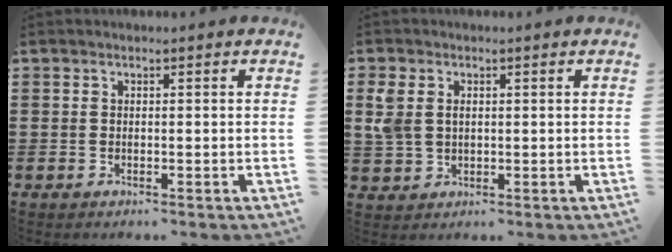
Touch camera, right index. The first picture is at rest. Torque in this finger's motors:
{"motor_torque": [0.18, 0.03, 0.35, 0.09]}